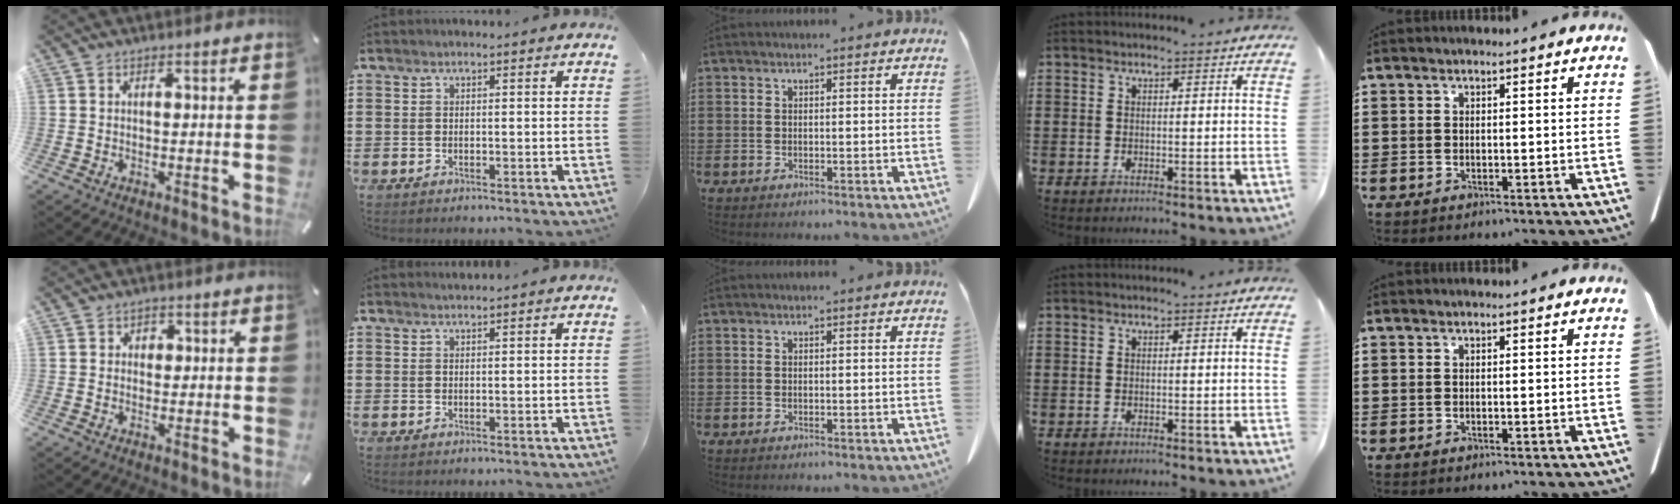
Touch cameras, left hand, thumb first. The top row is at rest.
{"thumb": {"total": 2.0, "force": [0.1, 1.9, 0.6], "torque": [0.002, 0.001, -0.006]}, "index": {"total": 0.8, "force": [0.8, -0.2, 0.1], "torque": [-0.001, -0.001, 0.017]}}